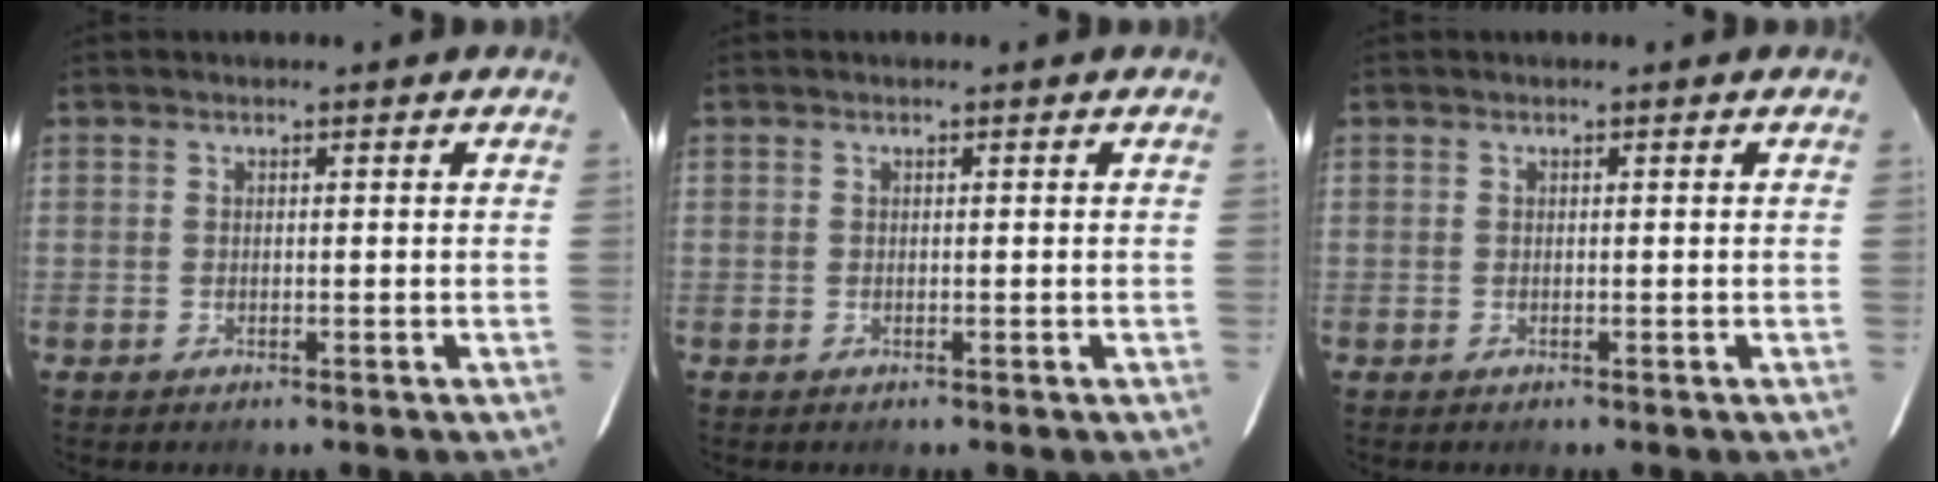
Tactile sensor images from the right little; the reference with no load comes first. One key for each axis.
{"total": 0.0}
{"total": 0.0}